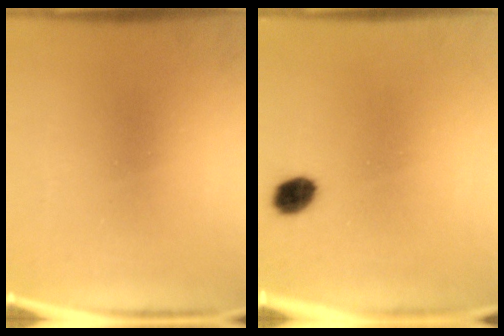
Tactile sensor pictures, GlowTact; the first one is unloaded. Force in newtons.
{"total": 4.2}